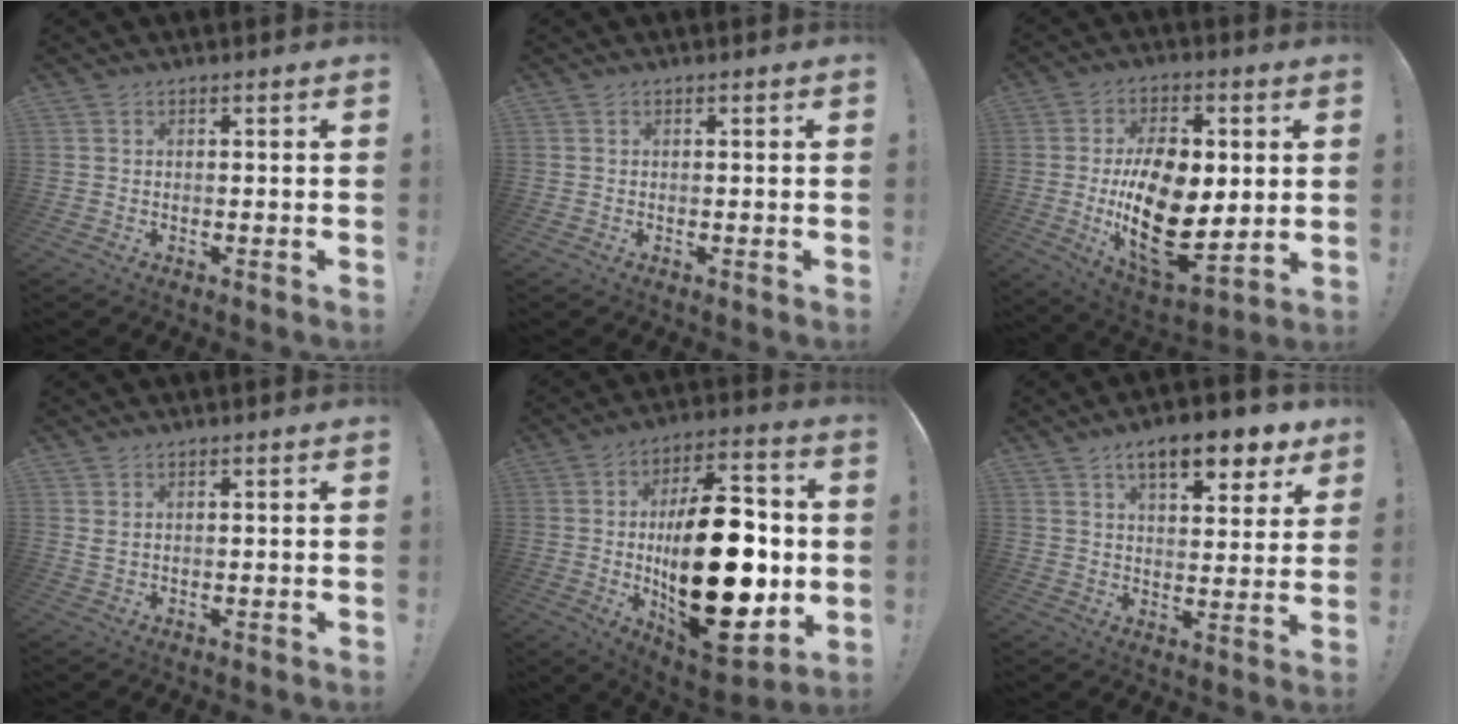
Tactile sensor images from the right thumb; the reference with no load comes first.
{"total": 0.0}
{"total": 22.0, "force": [-0.6, 12.8, 17.9], "torque": [-0.319, -0.019, -0.001]}
{"total": 1.8, "force": [1.1, 0.9, 1.1], "torque": [-0.023, 0.000, 0.022]}
{"total": 32.0, "force": [-2.1, 15.7, 27.9], "torque": [-0.465, 0.006, -0.021]}
{"total": 12.1, "force": [7.7, 4.1, 8.4], "torque": [-0.122, -0.044, 0.126]}